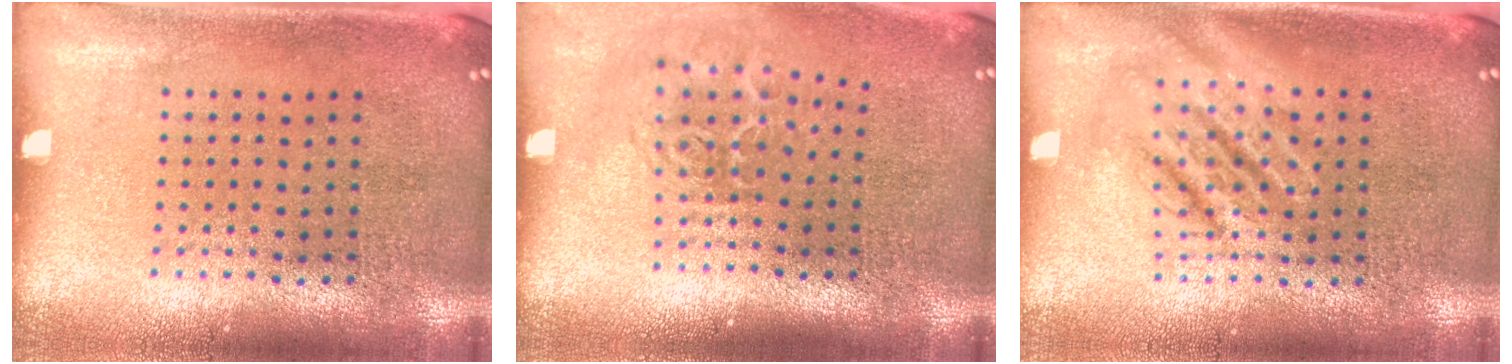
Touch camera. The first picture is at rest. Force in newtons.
{"total": 1.9, "press": 1.2, "slide": 1.4}
{"total": 2.5, "press": 2.5, "slide": 0.3}